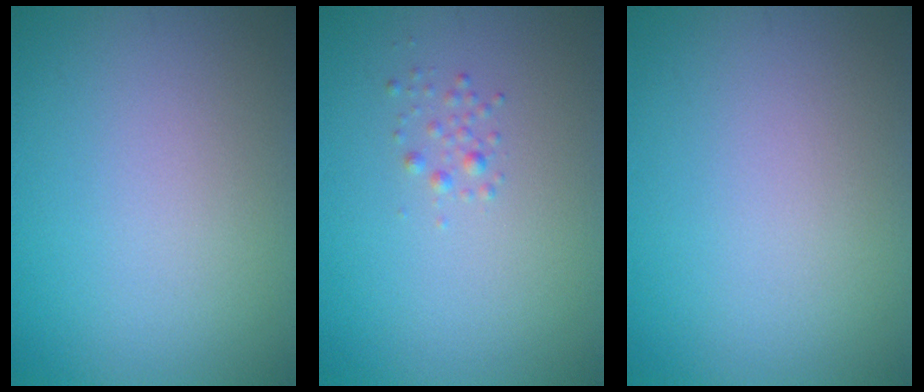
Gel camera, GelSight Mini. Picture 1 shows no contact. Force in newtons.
{"total": 0.9, "press": 0.9, "slide": 0.0}
{"total": 0.0}